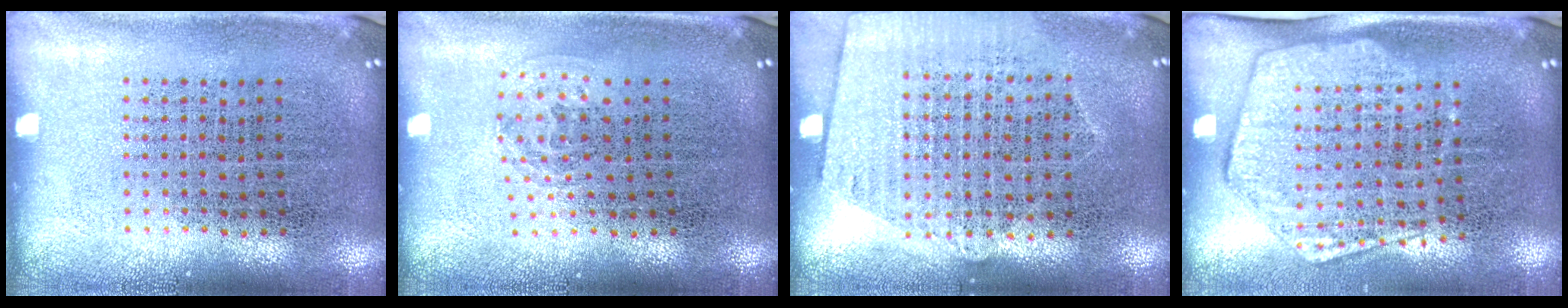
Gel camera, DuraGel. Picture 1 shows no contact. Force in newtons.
{"total": 1.0, "press": 0.6, "slide": 0.8}
{"total": 1.2, "press": 1.1, "slide": 0.6}
{"total": 1.8, "press": 1.6, "slide": 0.8}